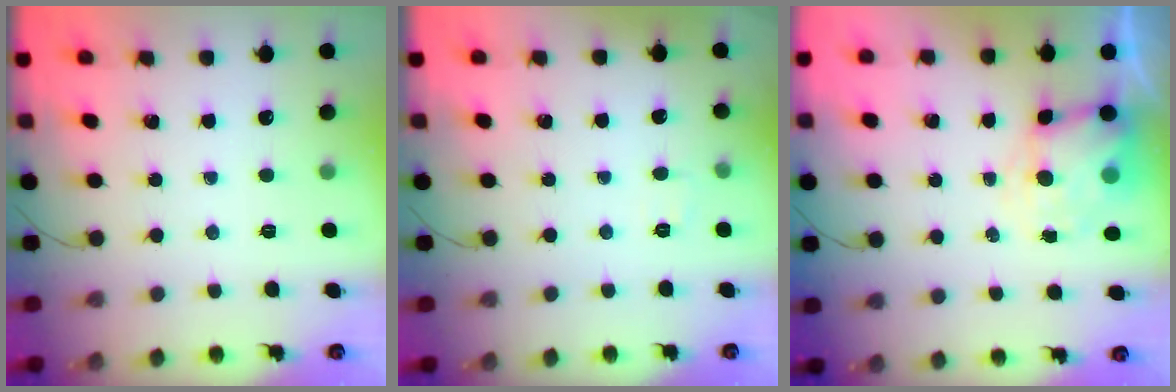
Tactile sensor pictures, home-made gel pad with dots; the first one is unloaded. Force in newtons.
{"total": 2.4, "press": 2.1, "slide": 1.1}
{"total": 4.8, "press": 4.7, "slide": 1.0}